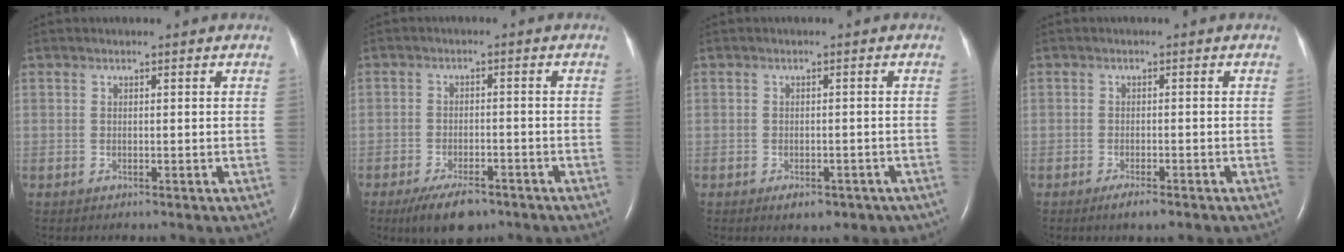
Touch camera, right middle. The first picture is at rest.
{"total": 6.8, "force": [-4.9, 2.5, 4.1], "torque": [-0.074, -0.006, -0.078]}
{"total": 3.4, "force": [-2.2, 1.8, 1.9], "torque": [-0.028, -0.001, -0.023]}
{"total": 2.9, "force": [-2.0, 0.5, 2.0], "torque": [-0.038, -0.004, -0.030]}